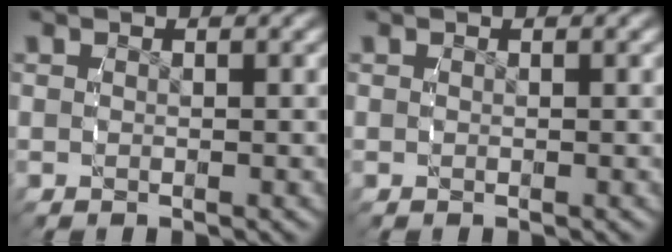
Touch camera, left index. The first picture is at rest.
{"total": 0.0}